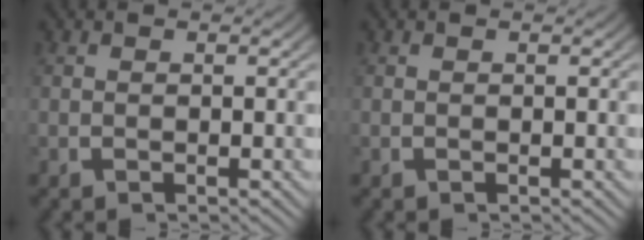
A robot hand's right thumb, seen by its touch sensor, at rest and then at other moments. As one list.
[{"total": 0.0}]